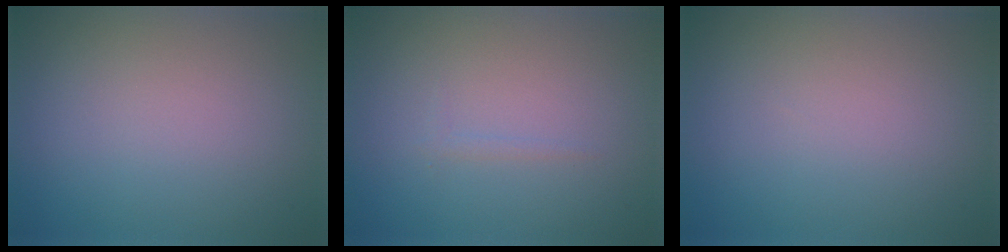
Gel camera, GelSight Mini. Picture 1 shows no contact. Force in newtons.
{"total": 0.6, "press": 0.5, "slide": 0.1}
{"total": 0.0}